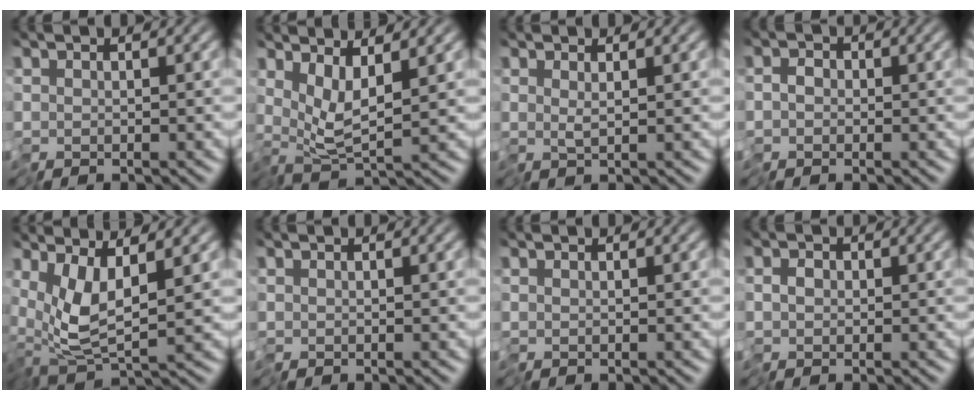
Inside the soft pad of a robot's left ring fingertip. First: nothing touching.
{"total": 3.0, "force": [1.1, 0.2, 2.8], "torque": [-0.052, -0.009, 0.024]}
{"total": 0.9, "force": [0.6, -0.4, 0.6], "torque": [-0.010, 0.001, 0.012]}
{"total": 1.4, "force": [-0.8, 1.0, 0.7], "torque": [-0.003, 0.001, -0.017]}
{"total": 4.8, "force": [0.8, 1.1, 4.6], "torque": [-0.095, -0.006, 0.014]}
{"total": 0.0}
{"total": 0.0}
{"total": 1.4, "force": [-0.4, 1.0, 0.9], "torque": [-0.008, 0.002, -0.011]}